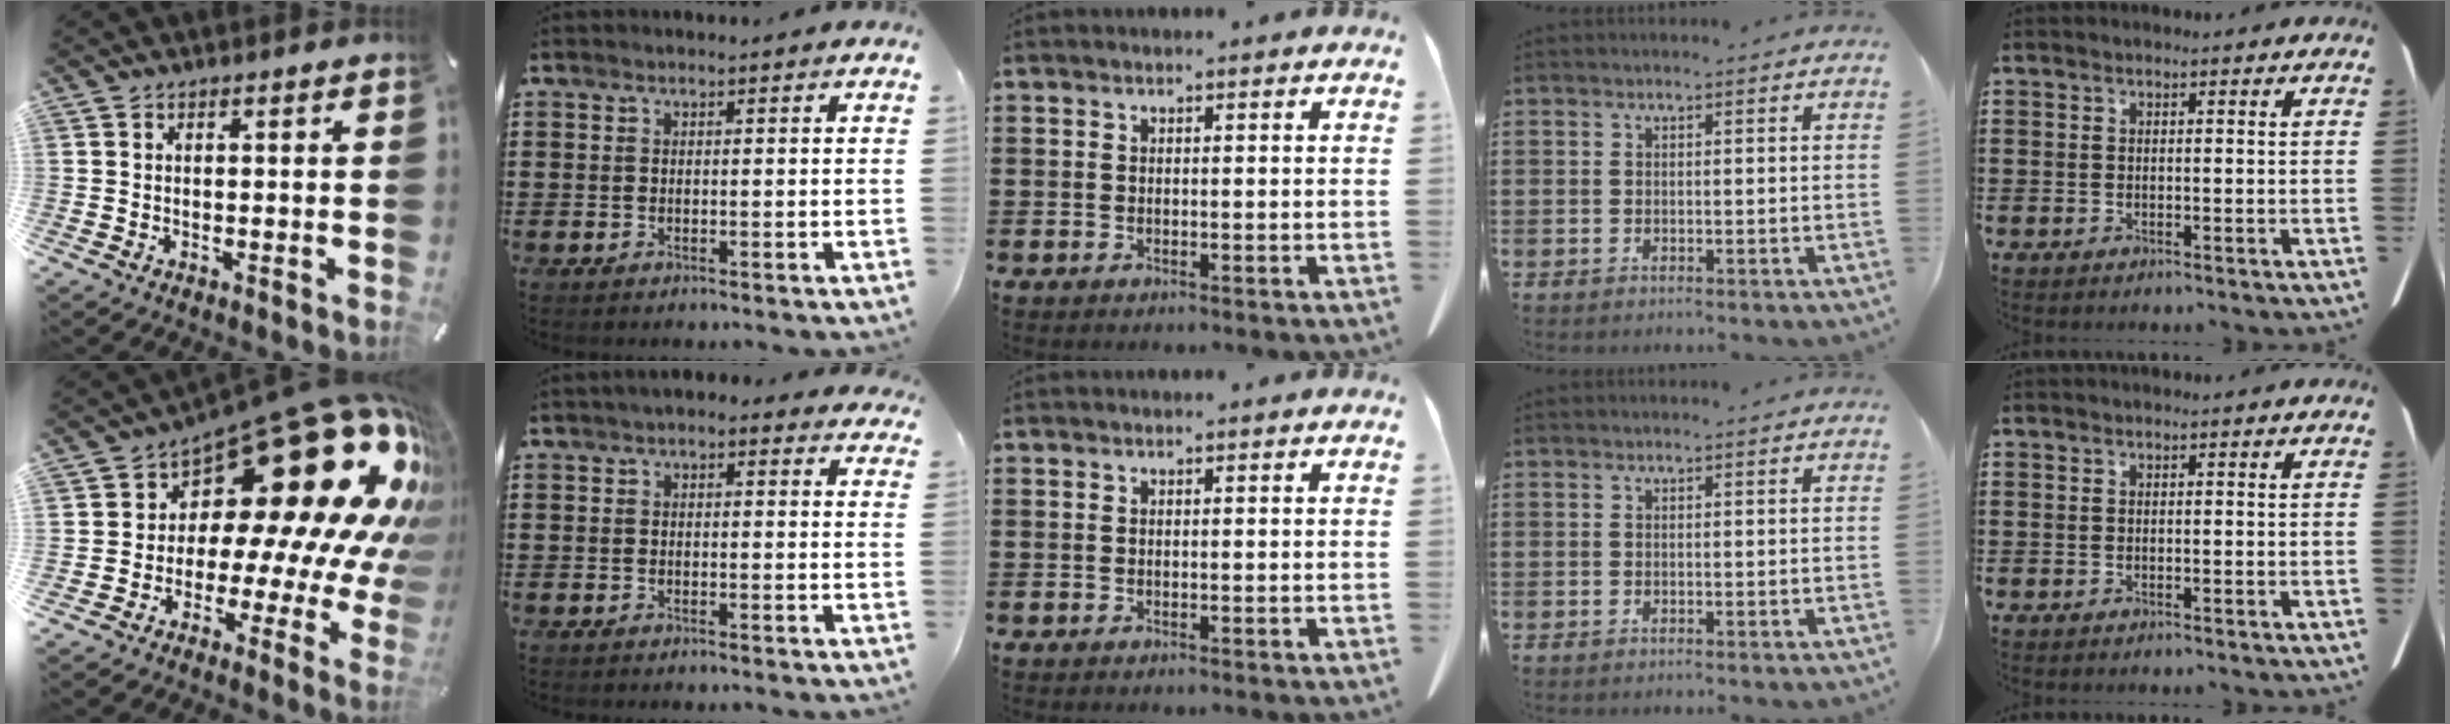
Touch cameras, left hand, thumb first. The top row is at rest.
{"thumb": {"total": 29.3, "force": [13.1, 13.7, 22.3], "torque": [-0.308, -0.136, 0.250]}, "index": {"total": 2.2, "force": [1.7, 0.9, 1.1], "torque": [-0.025, 0.005, 0.031]}}